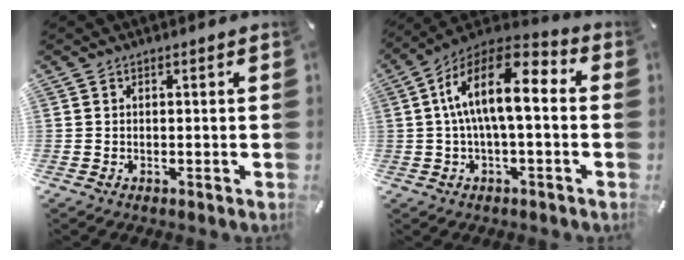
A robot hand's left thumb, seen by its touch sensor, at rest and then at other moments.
{"total": 14.3, "force": [1.6, 6.0, 12.9], "torque": [-0.238, -0.009, 0.025]}